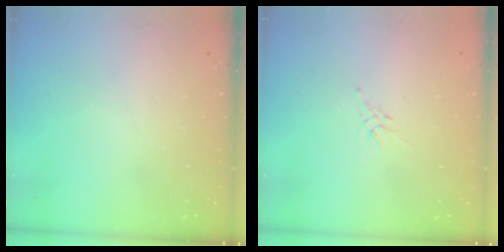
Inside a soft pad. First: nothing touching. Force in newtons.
{"total": 2.1, "press": 2.0, "slide": 0.5}